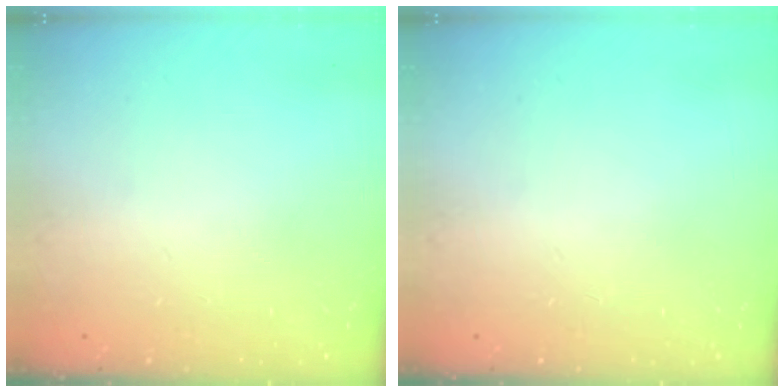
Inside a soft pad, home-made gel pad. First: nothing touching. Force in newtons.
{"total": 0.0}